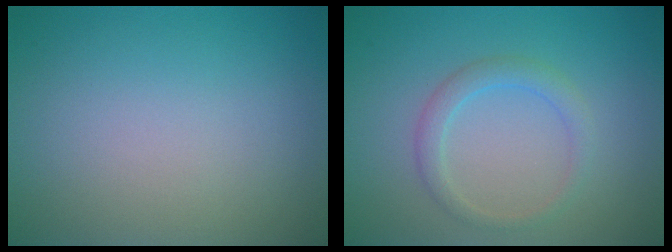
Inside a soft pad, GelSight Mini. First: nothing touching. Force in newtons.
{"total": 1.9, "press": 1.9, "slide": 0.1}